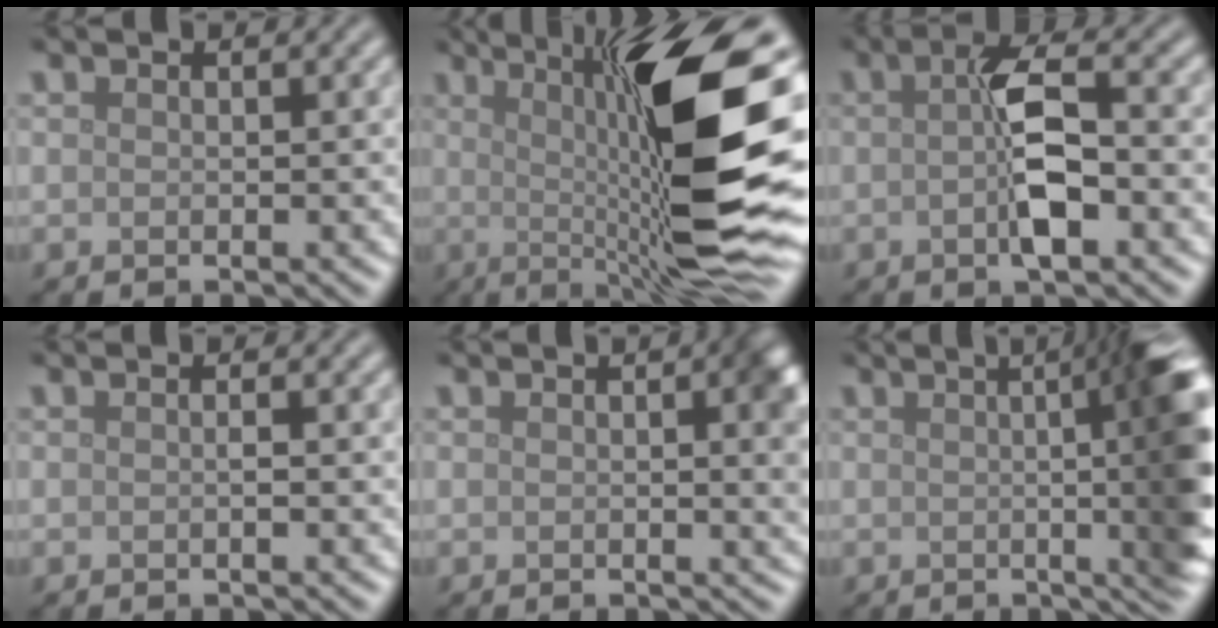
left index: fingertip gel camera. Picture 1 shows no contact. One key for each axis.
{"total": 15.7, "fx": 0.6, "fy": 3.3, "fz": 15.3, "tx": -0.201, "ty": 0.007, "tz": 0.007}
{"total": 4.7, "fx": -0.5, "fy": 1.3, "fz": 4.5, "tx": -0.085, "ty": 0.003, "tz": -0.014}
{"total": 0.5, "fx": -0.1, "fy": 0.0, "fz": 0.5, "tx": -0.010, "ty": -0.001, "tz": -0.001}
{"total": 4.6, "fx": 0.4, "fy": 1.4, "fz": 4.3, "tx": -0.046, "ty": 0.006, "tz": 0.003}
{"total": 15.6, "fx": 1.1, "fy": 5.3, "fz": 14.7, "tx": -0.113, "ty": 0.023, "tz": 0.003}